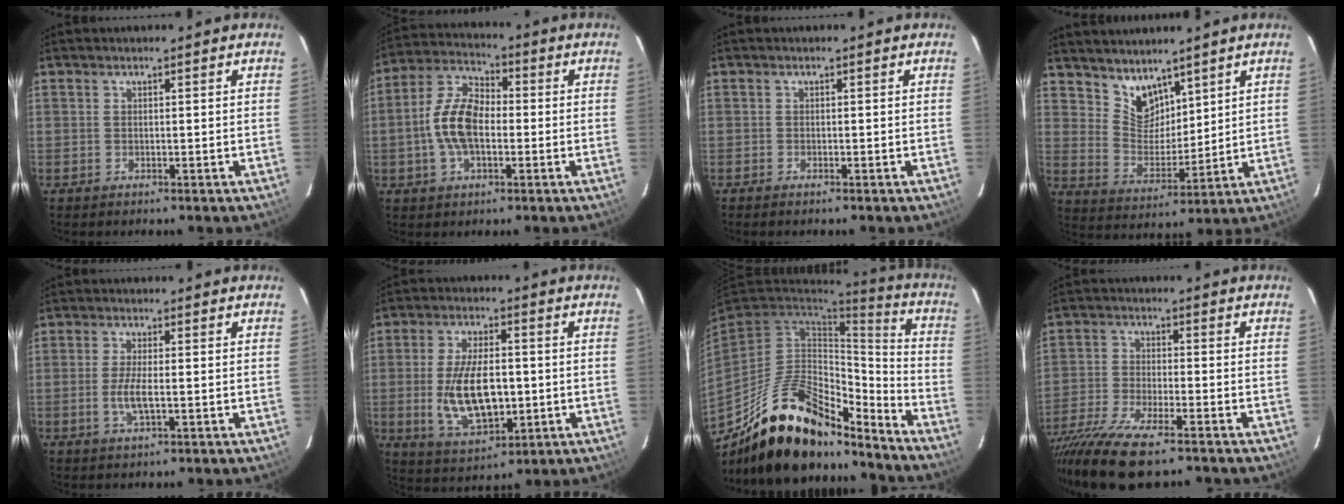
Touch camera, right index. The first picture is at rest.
{"total": 10.8, "force": [-1.6, 5.9, 8.9], "torque": [-0.187, 0.014, -0.032]}
{"total": 0.7, "force": [-0.7, 0.2, 0.3], "torque": [-0.008, -0.002, -0.013]}
{"total": 8.0, "force": [6.3, 4.2, 2.5], "torque": [-0.037, 0.001, 0.129]}
{"total": 4.2, "force": [-1.0, 0.9, 4.0], "torque": [-0.081, -0.007, -0.020]}
{"total": 13.5, "force": [-1.6, 6.3, 11.8], "torque": [-0.232, -0.011, -0.016]}
{"total": 24.1, "force": [-17.9, 9.2, 13.2], "torque": [-0.242, 0.016, -0.287]}
{"total": 16.7, "force": [-12.6, 3.9, 10.2], "torque": [-0.229, -0.055, -0.233]}